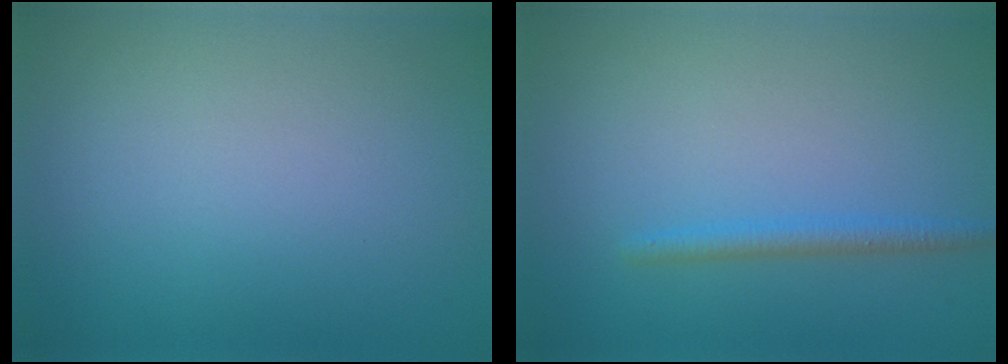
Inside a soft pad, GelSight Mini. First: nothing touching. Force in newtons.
{"total": 1.7, "press": 1.7, "slide": 0.0}